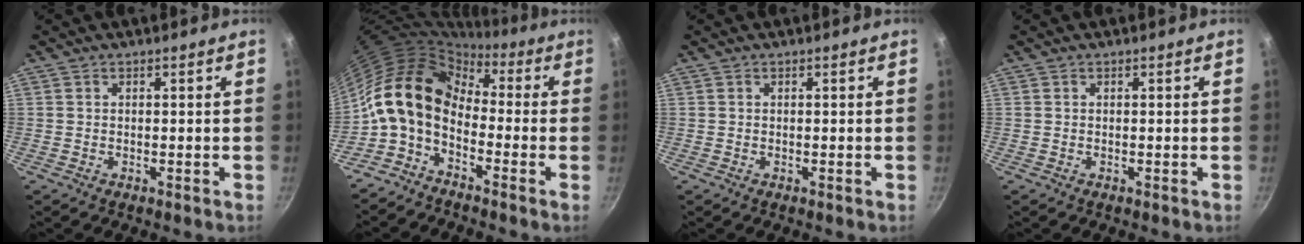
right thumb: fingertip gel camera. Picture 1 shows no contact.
{"total": 13.6, "force": [-2.3, 9.1, 9.9], "torque": [-0.173, 0.043, -0.065]}
{"total": 0.0}
{"total": 0.0}